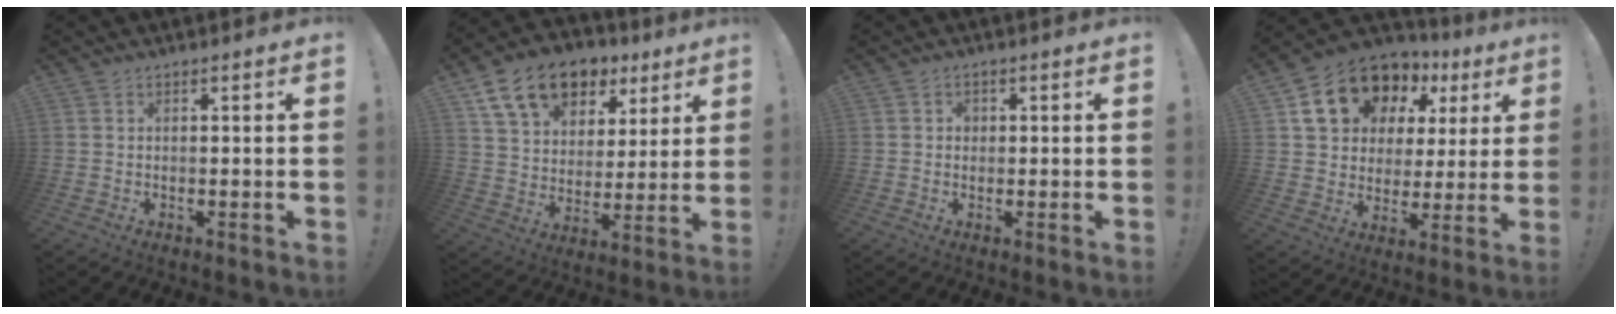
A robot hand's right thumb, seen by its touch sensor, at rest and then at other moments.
{"total": 16.8, "force": [10.0, 10.7, 8.3], "torque": [-0.135, -0.048, 0.184]}
{"total": 1.7, "force": [-0.1, 1.5, 0.7], "torque": [-0.010, 0.004, -0.005]}
{"total": 16.9, "force": [9.9, 11.4, 7.7], "torque": [-0.126, -0.048, 0.196]}